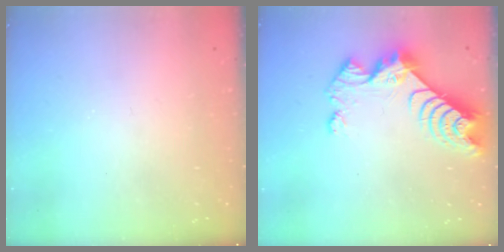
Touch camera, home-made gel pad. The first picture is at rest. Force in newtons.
{"total": 9.0, "press": 9.0, "slide": 0.8}